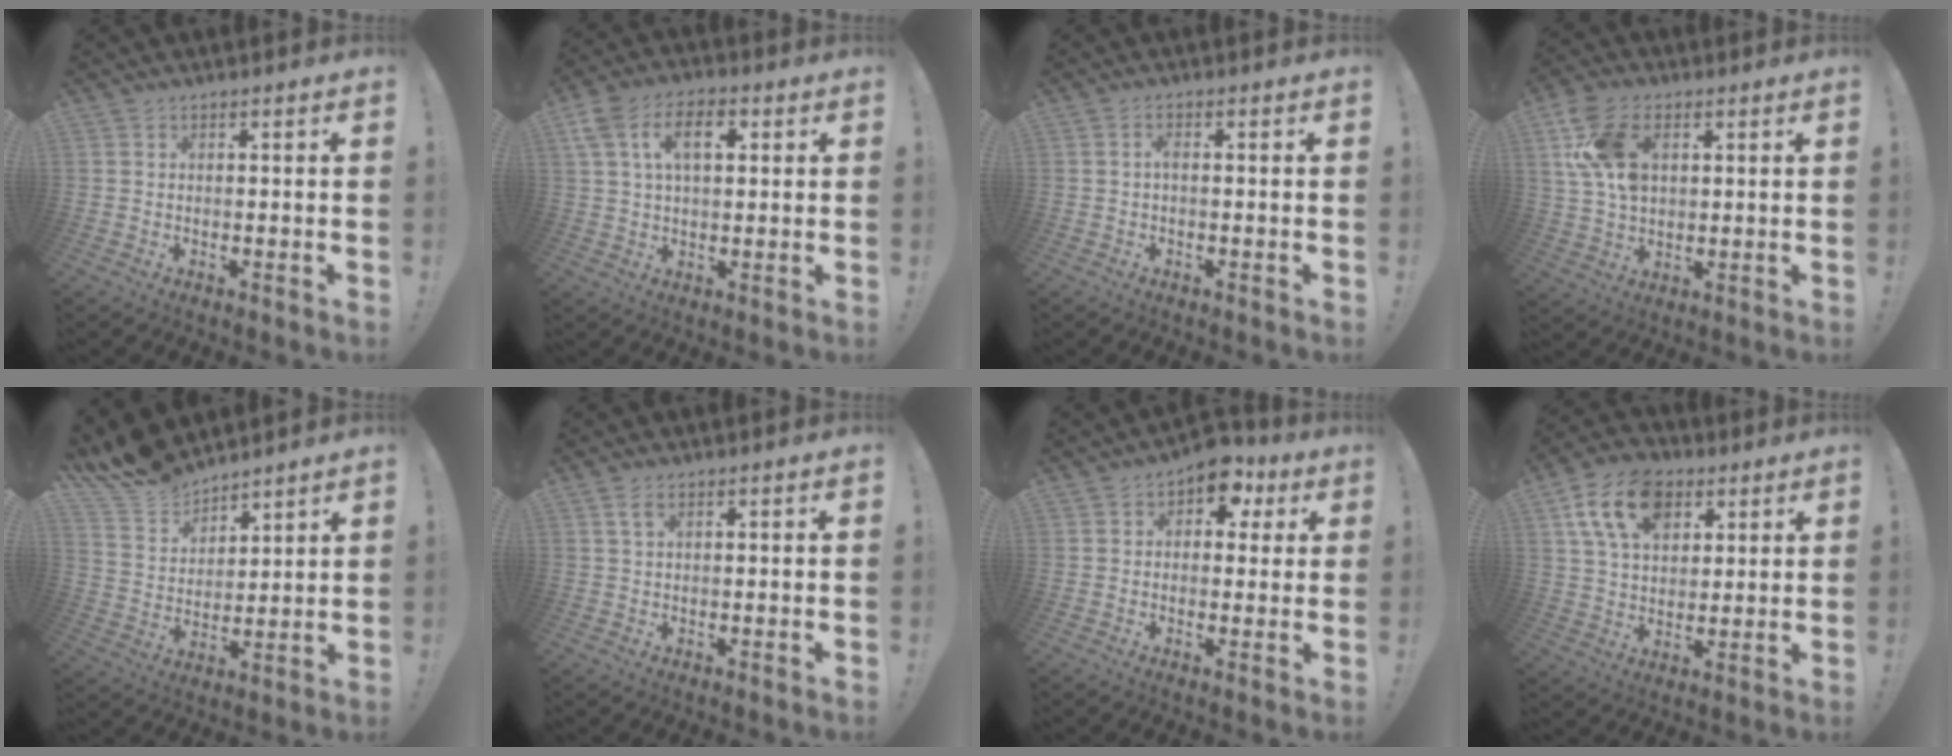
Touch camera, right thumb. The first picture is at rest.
{"total": 11.3, "force": [3.4, 6.6, 8.5], "torque": [-0.148, 0.012, 0.062]}
{"total": 1.6, "force": [-0.4, 0.4, 1.4], "torque": [-0.028, 0.006, -0.009]}
{"total": 14.8, "force": [4.5, 9.9, 10.0], "torque": [-0.198, 0.001, 0.089]}
{"total": 11.8, "force": [11.0, 4.4, 1.0], "torque": [-0.045, -0.093, 0.210]}
{"total": 2.6, "force": [1.4, 1.2, 1.8], "torque": [-0.023, -0.005, 0.022]}
{"total": 7.0, "force": [2.9, 5.2, 3.7], "torque": [-0.037, -0.011, 0.050]}
{"total": 16.1, "force": [7.2, 10.9, 9.3], "torque": [-0.149, -0.018, 0.139]}